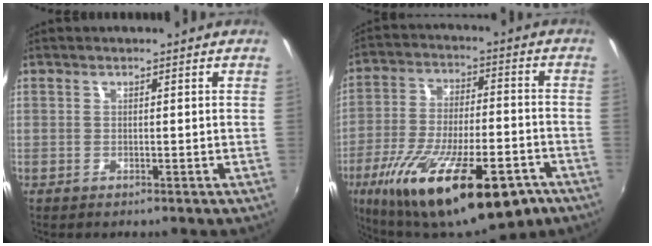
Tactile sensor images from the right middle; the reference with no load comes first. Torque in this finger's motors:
{"motor_torque": [1.32, -0.82, 1.05, 0.21]}